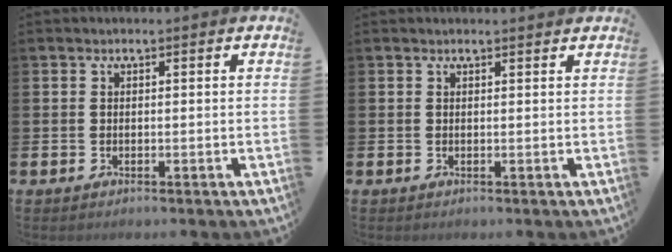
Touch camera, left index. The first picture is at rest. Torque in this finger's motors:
{"motor_torque": [0.90, -1.24, 0.03, 0.06]}